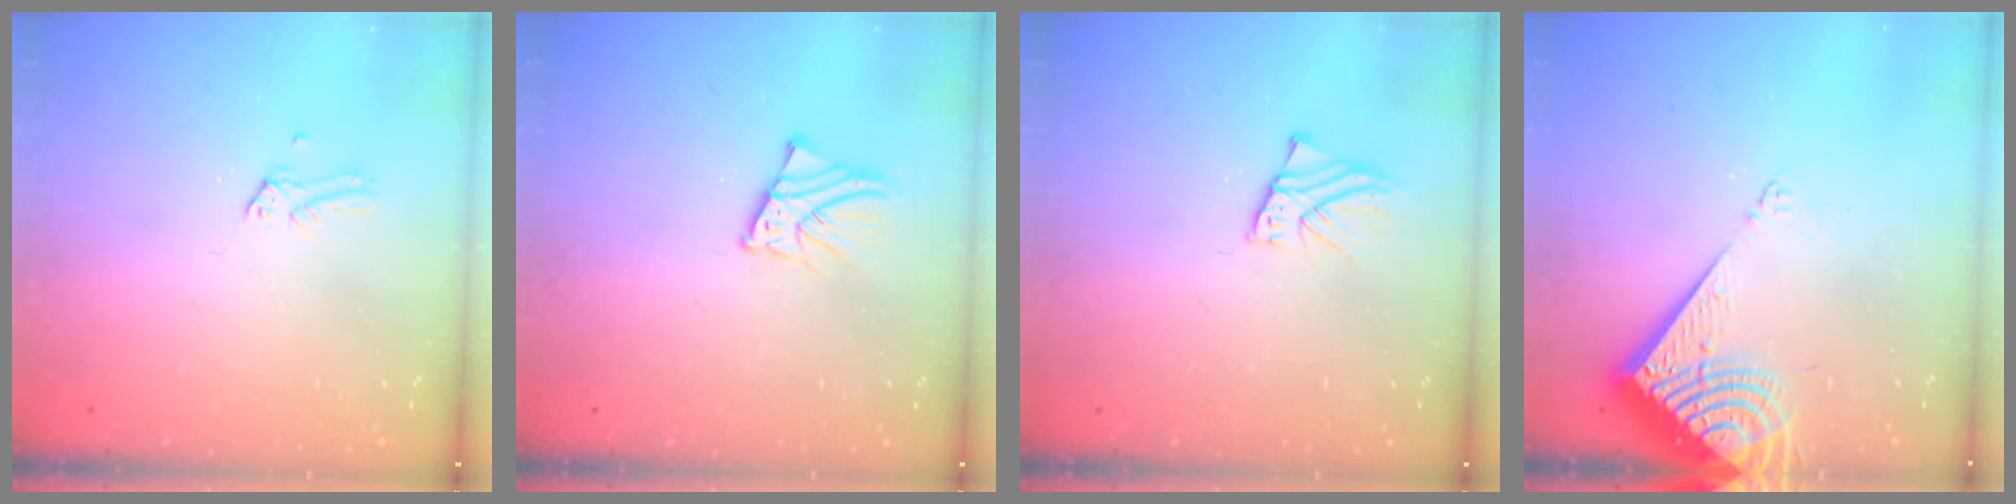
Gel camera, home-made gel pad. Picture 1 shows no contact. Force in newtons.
{"total": 2.9, "press": 2.9, "slide": 0.2}
{"total": 1.8, "press": 1.8, "slide": 0.1}
{"total": 10.8, "press": 10.7, "slide": 1.4}